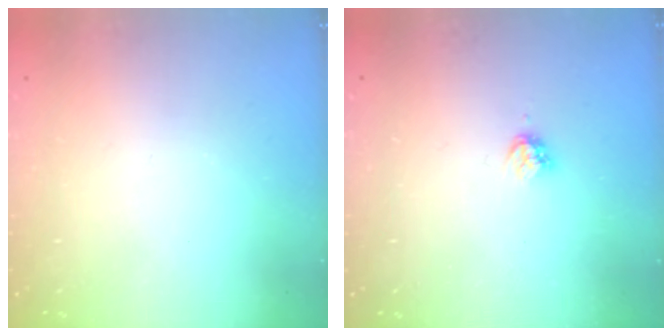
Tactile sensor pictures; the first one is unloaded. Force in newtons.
{"total": 3.3, "press": 3.3, "slide": 0.3}